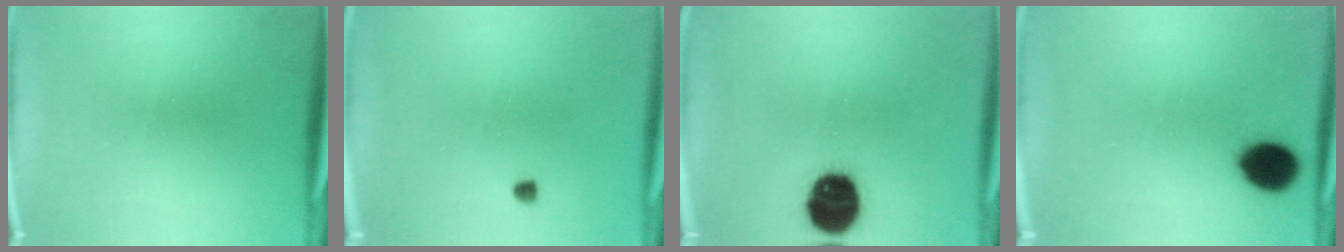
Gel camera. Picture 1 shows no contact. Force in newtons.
{"total": 1.0}
{"total": 15.5}
{"total": 9.6}